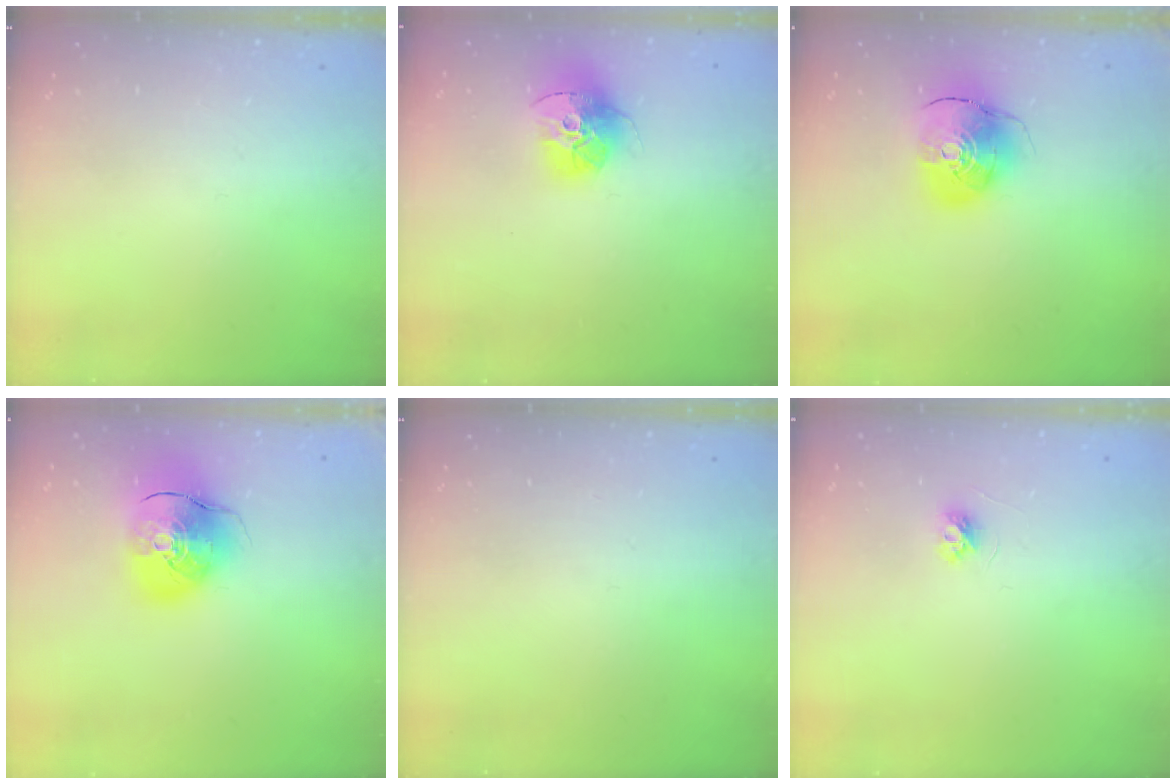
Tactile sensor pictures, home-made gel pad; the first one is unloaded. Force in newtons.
{"total": 15.2, "press": 15.2, "slide": 1.5}
{"total": 10.4, "press": 10.3, "slide": 1.4}
{"total": 12.5, "press": 12.3, "slide": 2.1}
{"total": 0.0}
{"total": 3.8, "press": 3.7, "slide": 0.5}